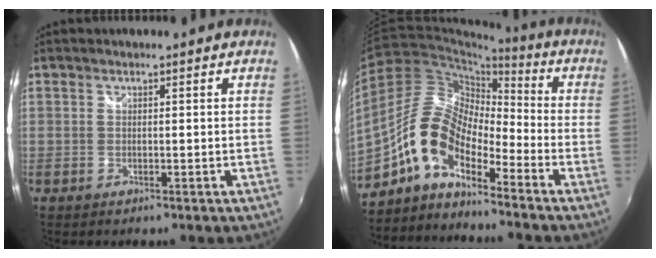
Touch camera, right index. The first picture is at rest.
{"total": 11.4, "force": [-7.0, 4.9, 7.6], "torque": [-0.145, 0.024, -0.150]}